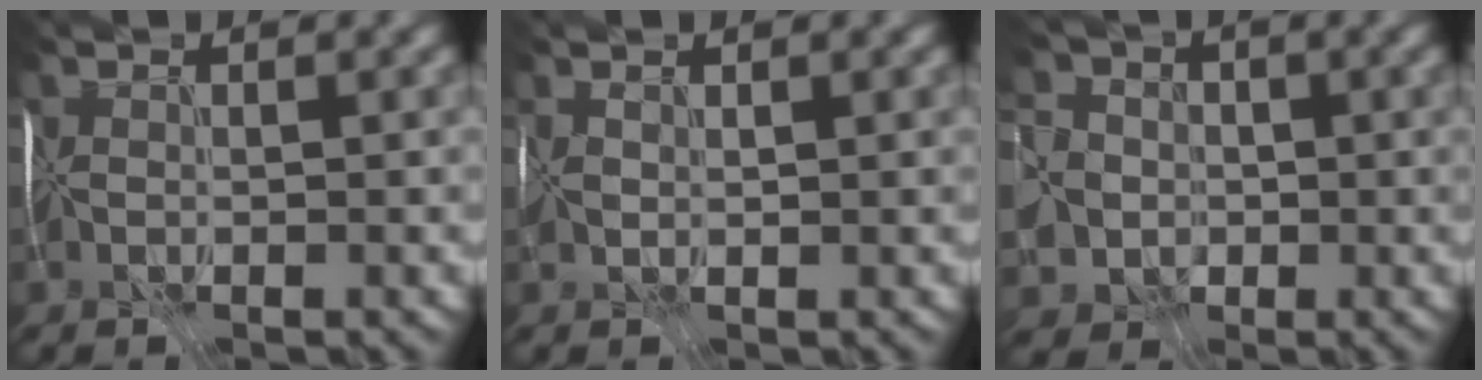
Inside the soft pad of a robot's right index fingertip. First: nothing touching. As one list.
[{"total": 1.1, "force": [0.6, 0.3, 0.9], "torque": [-0.032, 0.006, 0.015]}, {"total": 7.2, "force": [-1.4, 6.4, 3.1], "torque": [-0.071, 0.006, -0.055]}]